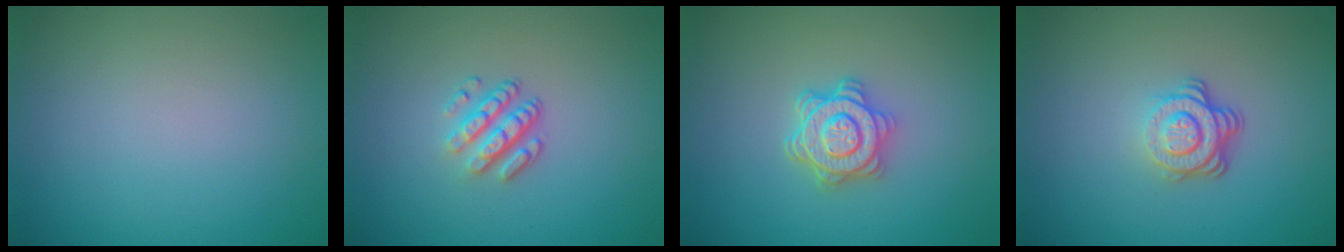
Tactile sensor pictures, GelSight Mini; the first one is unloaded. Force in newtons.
{"total": 3.2, "press": 2.3, "slide": 2.2}
{"total": 4.3, "press": 3.6, "slide": 2.3}
{"total": 3.9, "press": 2.7, "slide": 2.8}